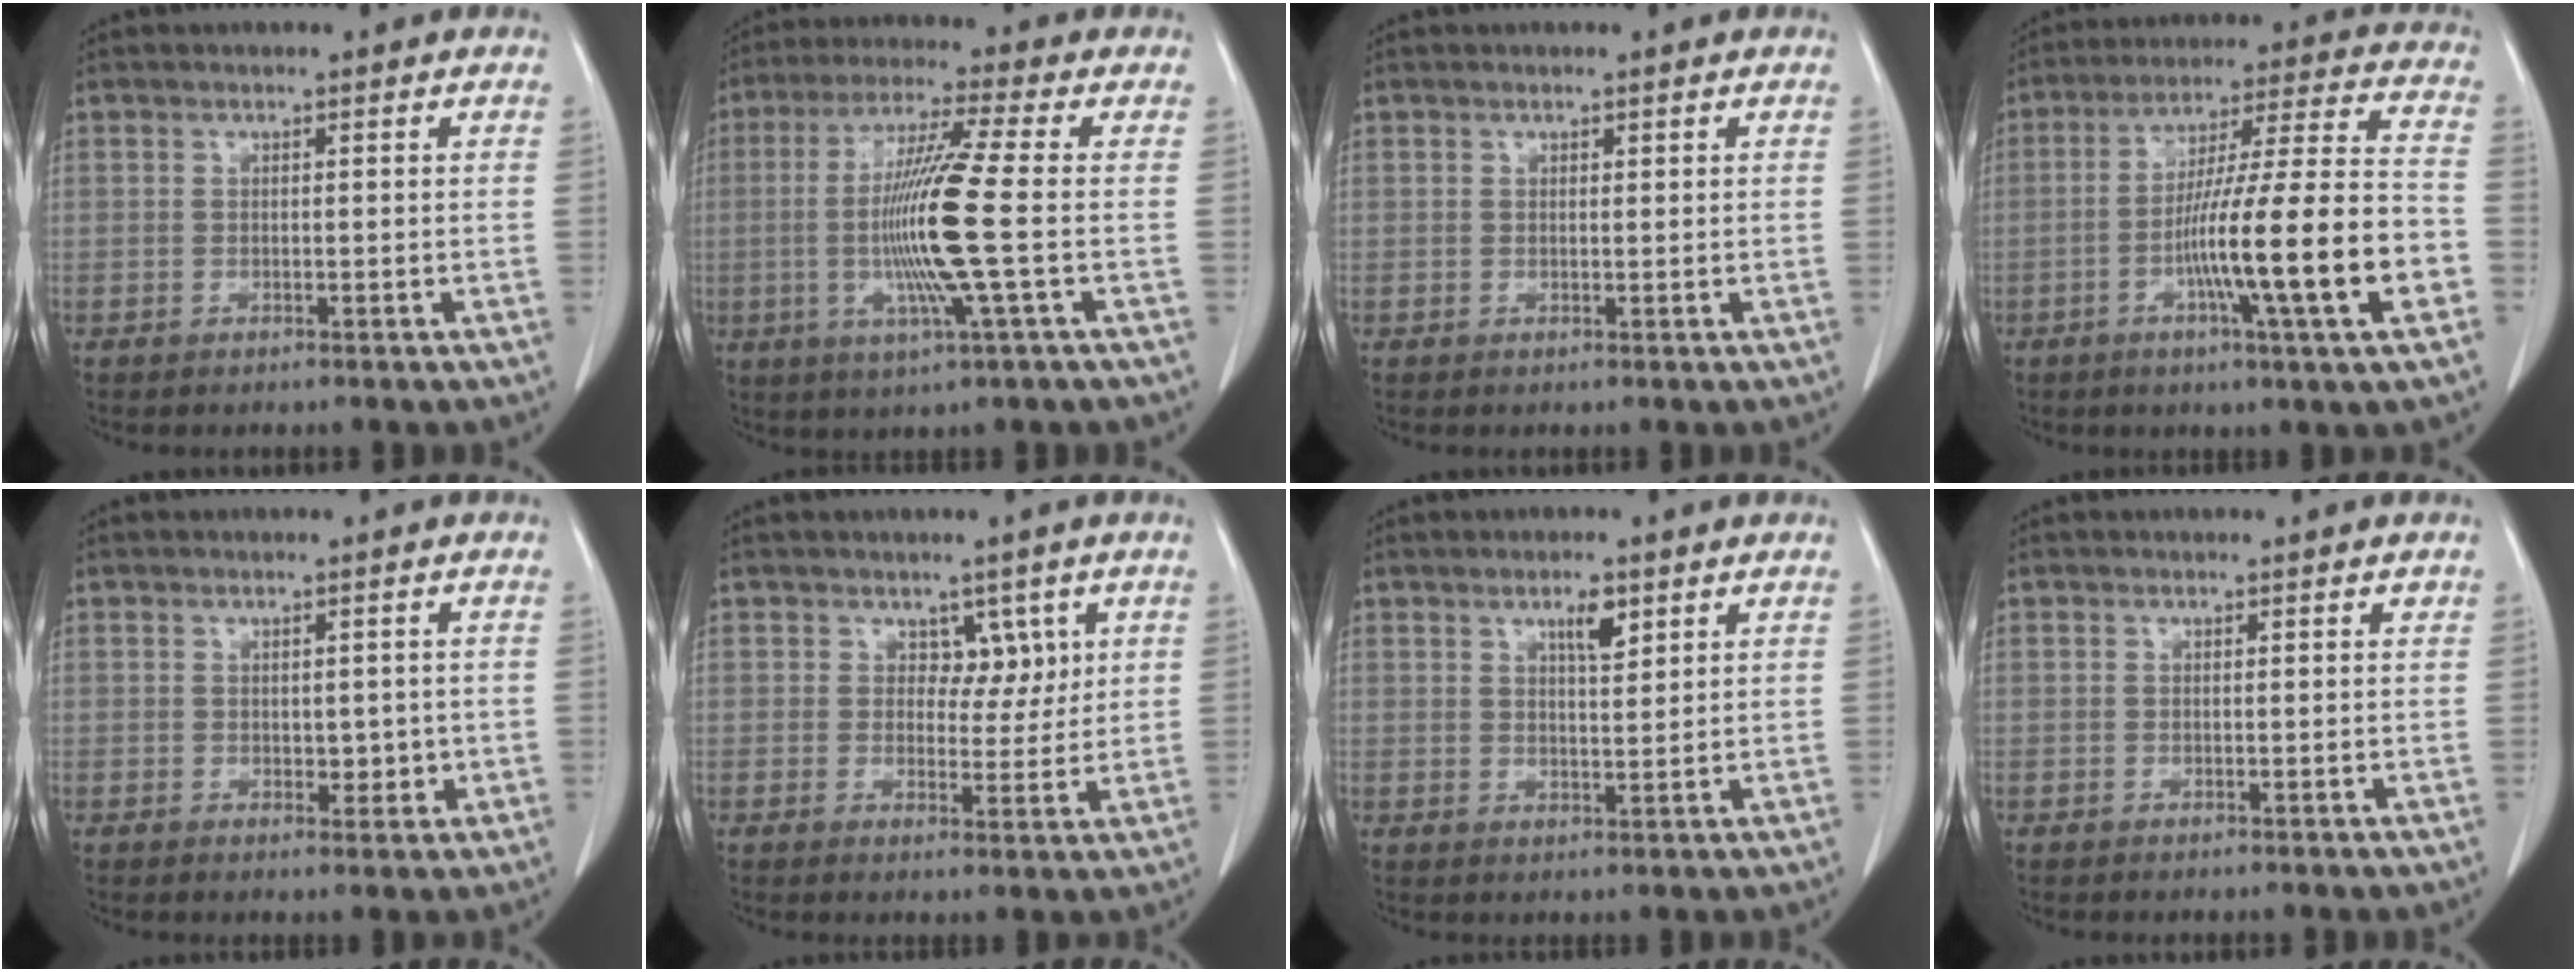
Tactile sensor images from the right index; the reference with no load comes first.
{"total": 12.8, "force": [-1.4, -1.3, 12.6], "torque": [-0.253, -0.014, -0.035]}
{"total": 0.0}
{"total": 18.5, "force": [-5.6, -0.1, 17.7], "torque": [-0.275, 0.000, -0.091]}
{"total": 2.6, "force": [-0.1, 1.7, 2.0], "torque": [-0.021, -0.001, 0.007]}
{"total": 3.8, "force": [1.7, 2.5, 2.3], "torque": [-0.019, 0.001, 0.026]}
{"total": 3.7, "force": [2.2, 1.0, 2.8], "torque": [-0.049, -0.001, 0.036]}
{"total": 0.0}